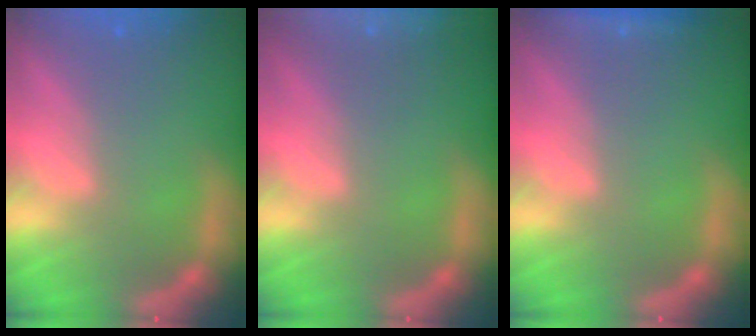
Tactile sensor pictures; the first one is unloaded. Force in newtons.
{"total": 10.0}
{"total": 1.4}